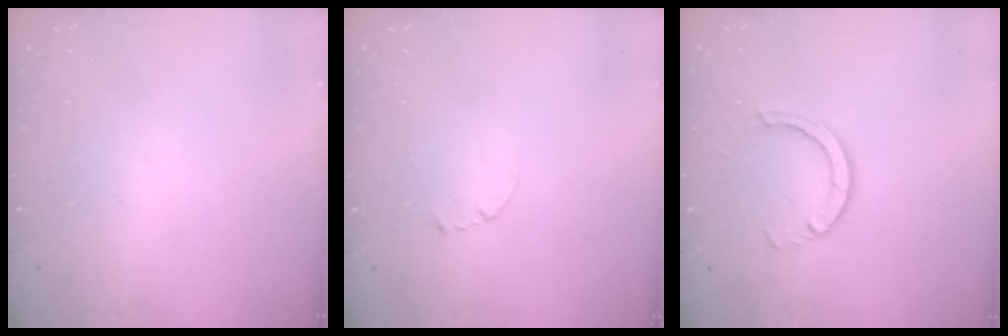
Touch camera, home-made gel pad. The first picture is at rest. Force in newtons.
{"total": 2.7, "press": 2.7, "slide": 0.3}
{"total": 5.8, "press": 5.8, "slide": 0.6}